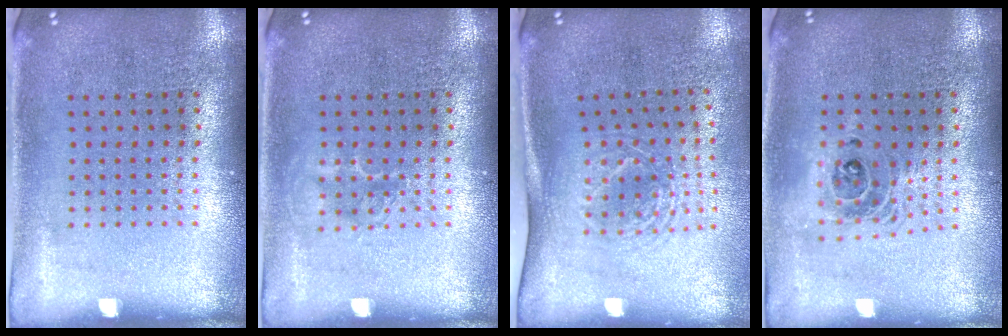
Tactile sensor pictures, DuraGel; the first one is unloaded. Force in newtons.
{"total": 1.2, "press": 1.2, "slide": 0.2}
{"total": 1.8, "press": 1.3, "slide": 1.2}
{"total": 1.5, "press": 1.2, "slide": 0.8}